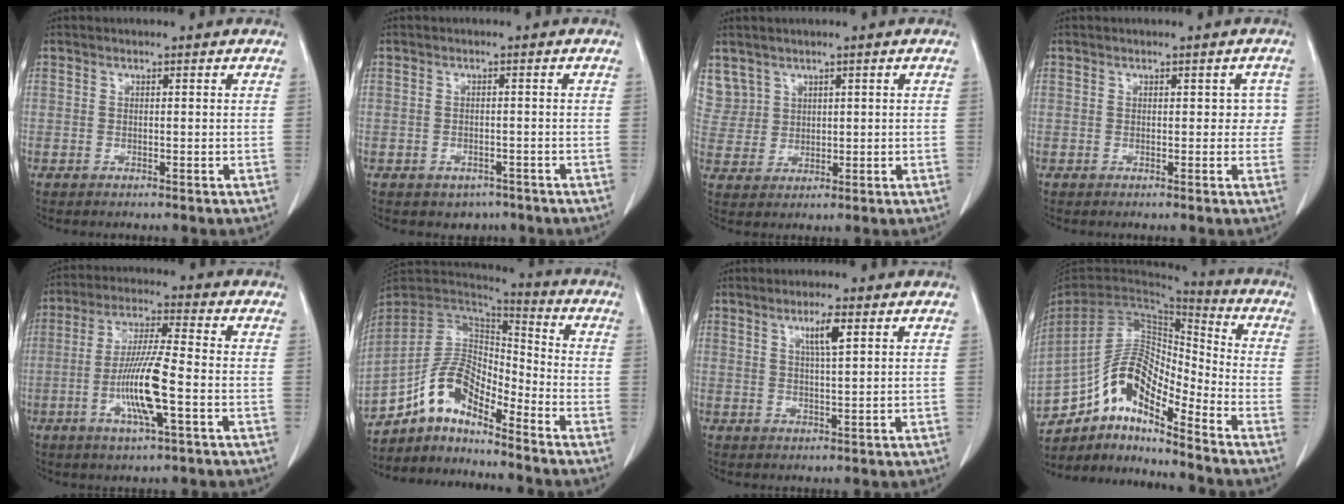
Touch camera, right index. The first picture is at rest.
{"total": 2.8, "force": [-1.9, 1.9, 0.7], "torque": [-0.006, 0.006, -0.018]}
{"total": 5.2, "force": [3.1, 4.3, -0.1], "torque": [0.006, 0.011, 0.069]}
{"total": 2.2, "force": [0.3, 1.6, 1.5], "torque": [-0.003, 0.018, 0.000]}
{"total": 10.9, "force": [-3.0, 0.6, 10.5], "torque": [-0.204, -0.009, -0.059]}
{"total": 10.5, "force": [-8.1, 3.7, 5.6], "torque": [-0.111, 0.045, -0.151]}
{"total": 3.8, "force": [1.8, 0.1, 3.4], "torque": [-0.059, -0.002, 0.032]}
{"total": 13.4, "force": [-9.3, 3.9, 8.8], "torque": [-0.168, 0.038, -0.167]}